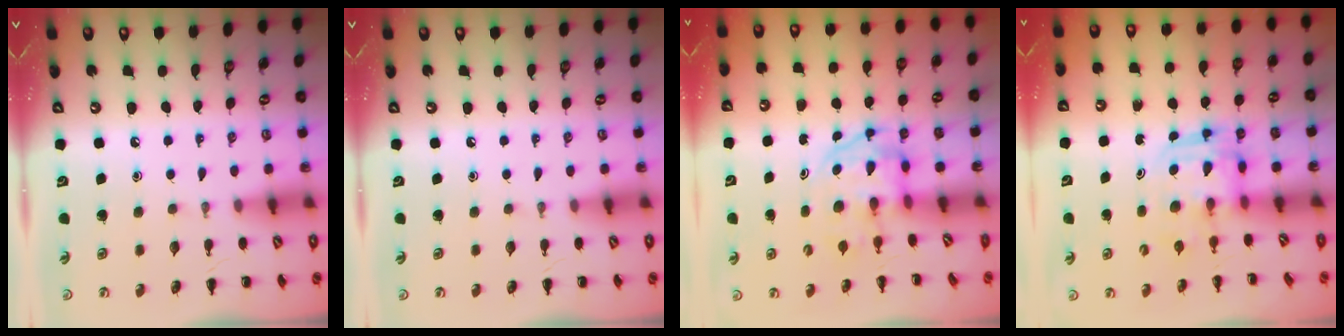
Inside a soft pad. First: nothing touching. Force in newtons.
{"total": 0.0}
{"total": 3.3, "press": 3.3, "slide": 0.5}
{"total": 3.0, "press": 3.0, "slide": 0.3}